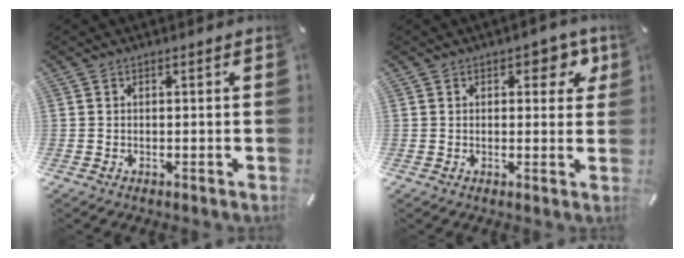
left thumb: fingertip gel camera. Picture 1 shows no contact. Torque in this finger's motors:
{"motor_torque": [0.68, 0.65, 0.44, -0.51, 0.01]}